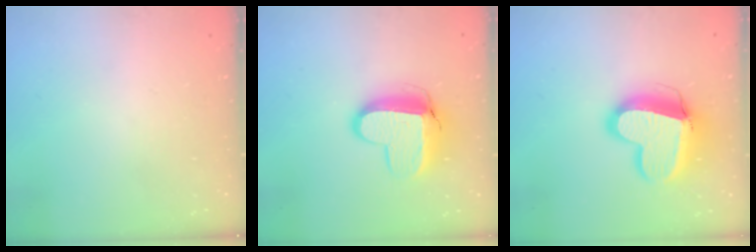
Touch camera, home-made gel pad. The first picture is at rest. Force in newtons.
{"total": 11.8, "press": 11.8, "slide": 1.2}
{"total": 16.2, "press": 16.0, "slide": 2.1}